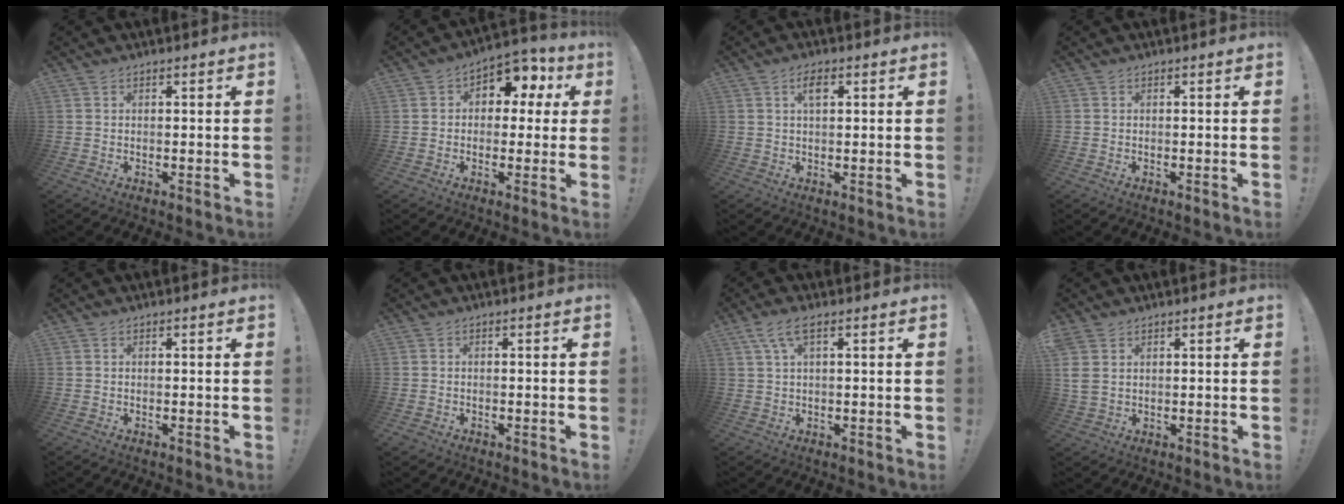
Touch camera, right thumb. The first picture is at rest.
{"total": 7.6, "force": [2.6, 6.0, 3.9], "torque": [-0.042, -0.015, 0.049]}
{"total": 3.6, "force": [1.5, 1.6, 2.9], "torque": [-0.048, 0.003, 0.021]}
{"total": 0.0}
{"total": 0.0}
{"total": 1.1, "force": [-0.7, 0.8, 0.2], "torque": [-0.005, 0.002, -0.012]}
{"total": 4.9, "force": [2.0, 1.3, 4.3], "torque": [-0.080, 0.001, 0.036]}
{"total": 5.0, "force": [2.0, 3.4, 3.0], "torque": [-0.058, -0.002, 0.042]}